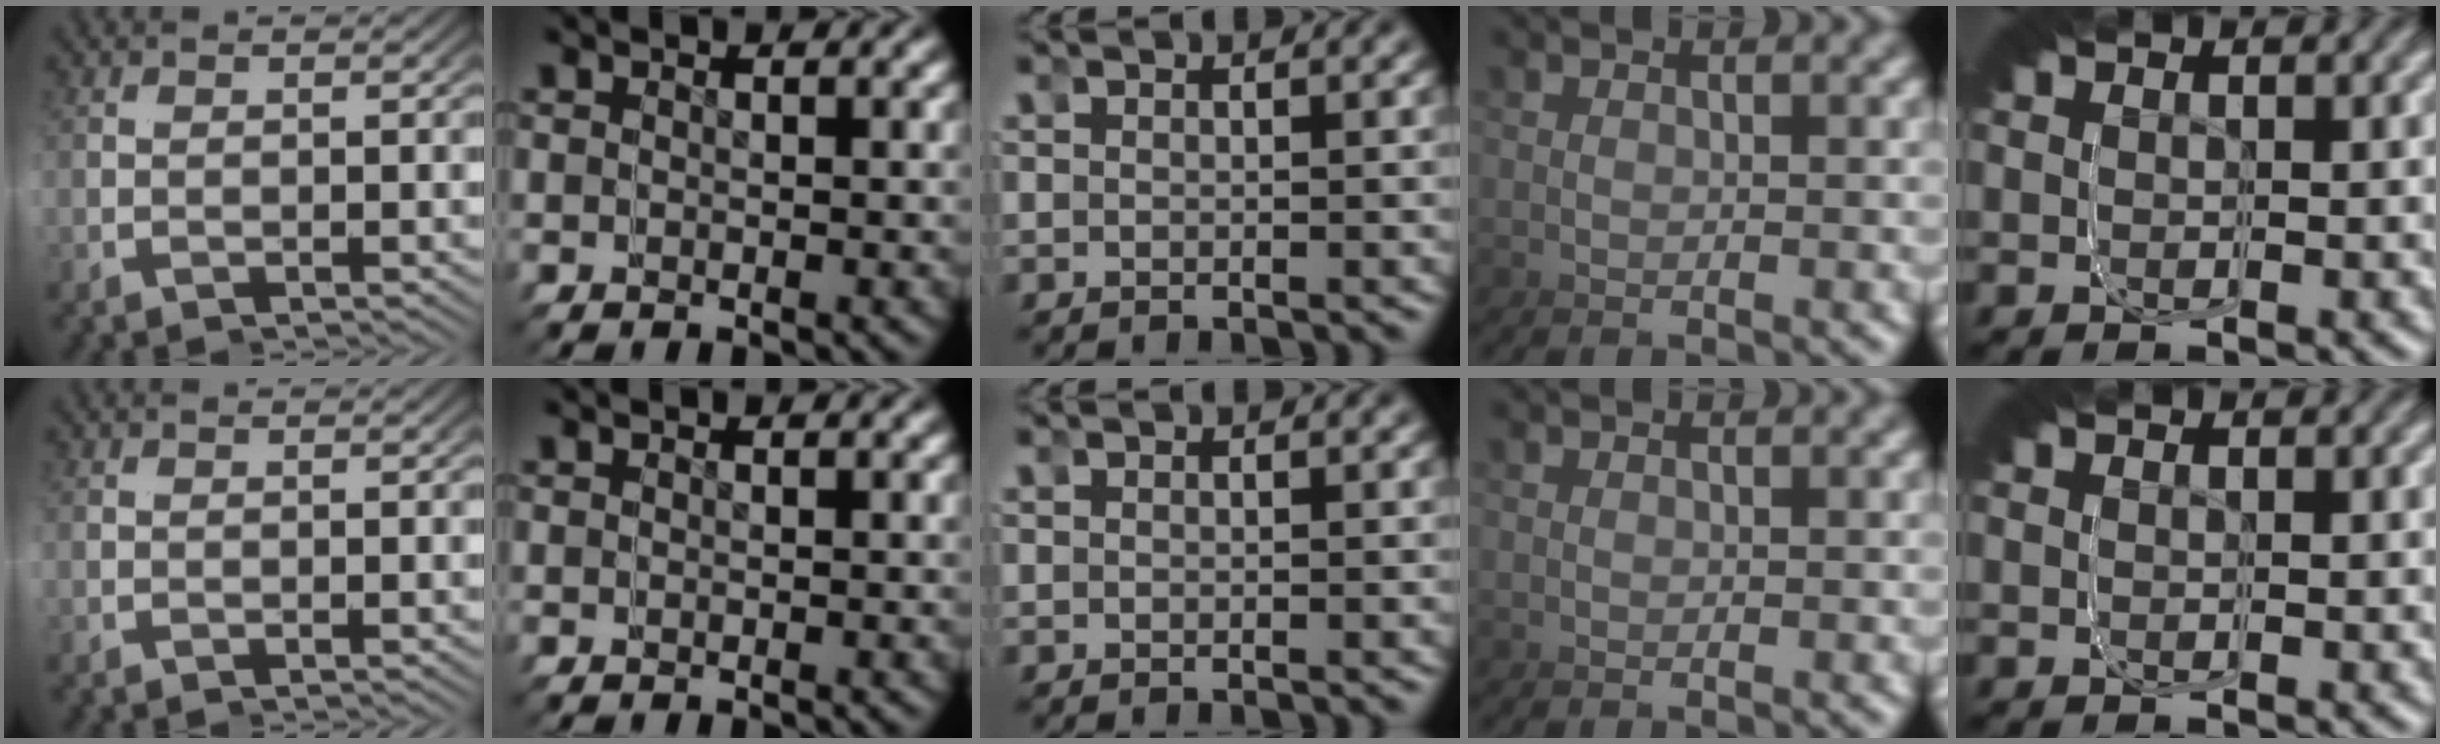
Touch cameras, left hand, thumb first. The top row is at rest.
{}